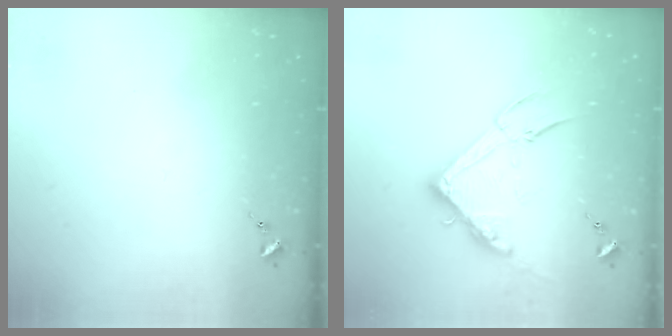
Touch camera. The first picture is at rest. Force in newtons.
{"total": 15.6, "press": 15.6, "slide": 0.6}